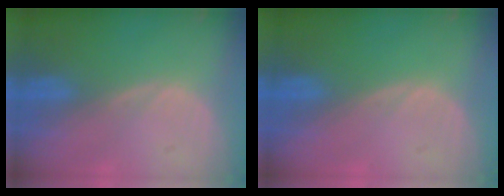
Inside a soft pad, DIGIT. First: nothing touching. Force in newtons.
{"total": 0.0}